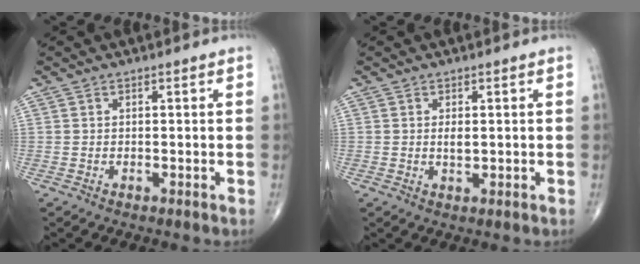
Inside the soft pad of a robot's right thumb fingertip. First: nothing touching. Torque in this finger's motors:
{"motor_torque": [2.16, 2.84, 1.33, -0.53, 0.44]}